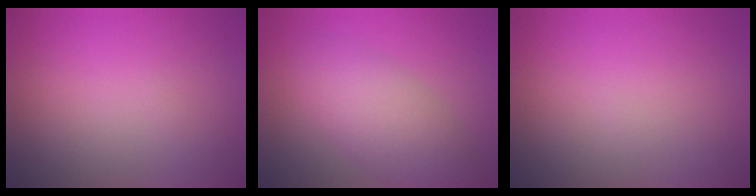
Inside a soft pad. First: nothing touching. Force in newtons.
{"total": 5.2, "press": 5.2, "slide": 0.1}
{"total": 0.0}